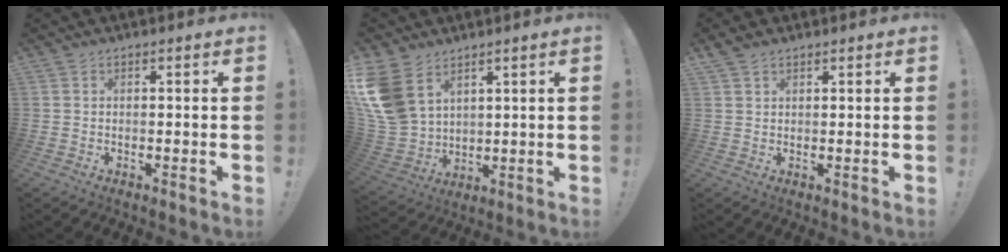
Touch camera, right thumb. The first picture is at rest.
{"total": 14.7, "force": [7.1, 9.6, 8.5], "torque": [-0.180, -0.037, 0.143]}
{"total": 2.3, "force": [1.8, 1.1, 0.9], "torque": [-0.018, -0.007, 0.036]}